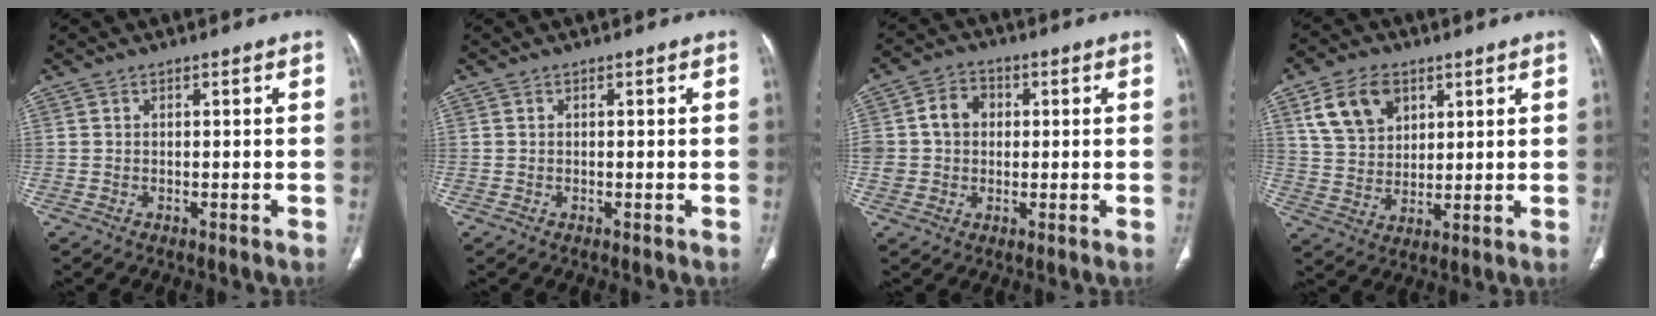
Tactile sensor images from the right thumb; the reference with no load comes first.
{"total": 0.0}
{"total": 7.8, "force": [0.8, 6.6, 4.1], "torque": [-0.055, 0.017, 0.011]}
{"total": 10.3, "force": [4.7, 7.3, 5.5], "torque": [-0.076, -0.013, 0.094]}